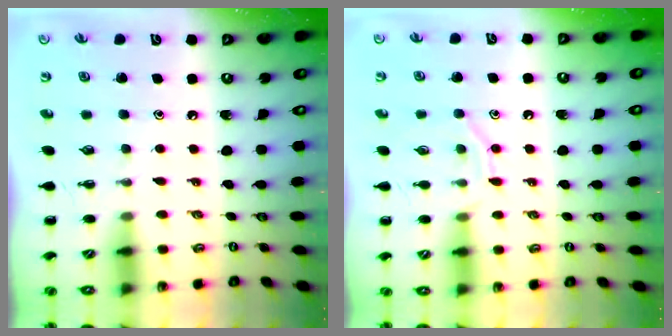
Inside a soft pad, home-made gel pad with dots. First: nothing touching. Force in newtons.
{"total": 7.5, "press": 7.5, "slide": 1.0}